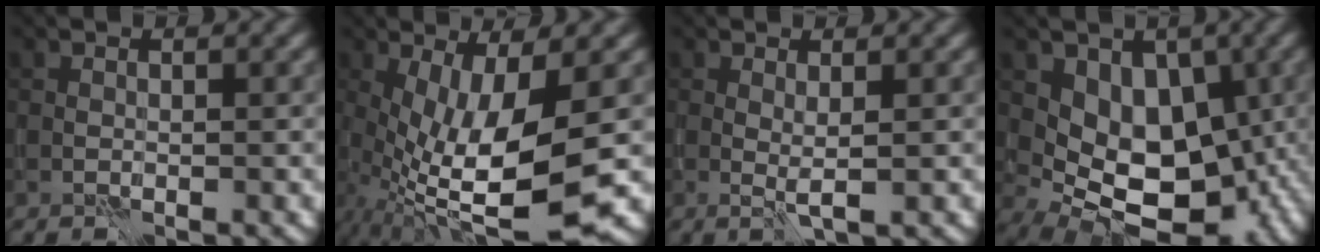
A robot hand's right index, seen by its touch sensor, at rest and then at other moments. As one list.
[{"total": 10.7, "force": [-2.0, 3.0, 10.1], "torque": [-0.186, -0.028, -0.025]}, {"total": 1.1, "force": [0.2, -0.2, 1.1], "torque": [-0.020, -0.005, 0.004]}, {"total": 8.6, "force": [0.7, 6.0, 6.1], "torque": [-0.077, -0.020, 0.015]}]